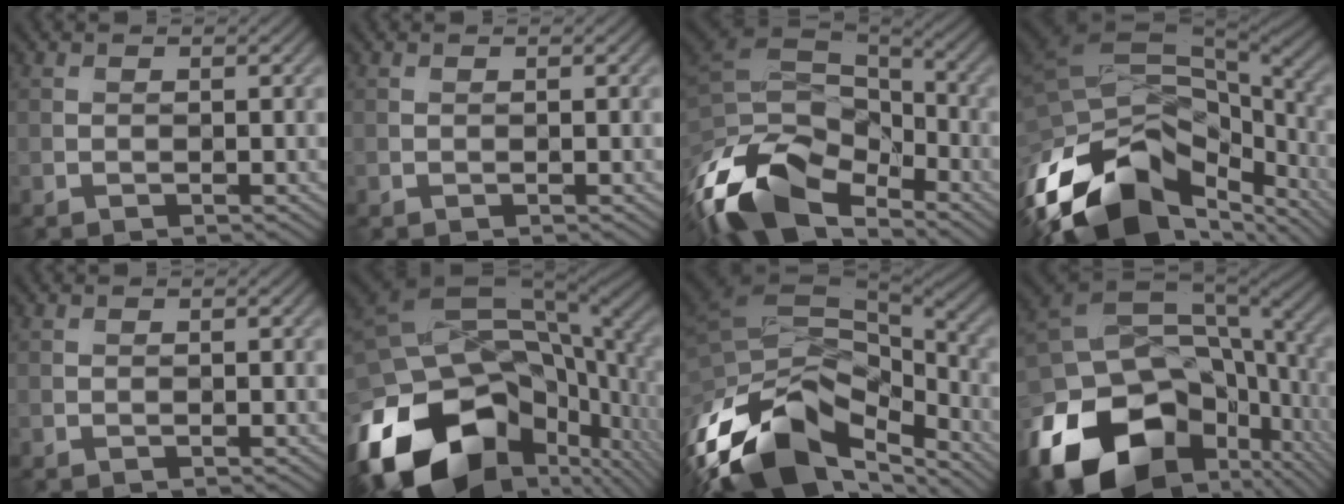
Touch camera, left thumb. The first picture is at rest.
{"total": 0.0}
{"total": 16.1, "force": [-7.9, 8.8, 10.8], "torque": [-0.263, -0.030, -0.124]}
{"total": 16.6, "force": [-6.8, 10.0, 11.3], "torque": [-0.268, -0.040, -0.098]}
{"total": 0.0}
{"total": 19.6, "force": [-8.2, 12.0, 13.1], "torque": [-0.290, -0.030, -0.126]}
{"total": 16.4, "force": [-8.4, 9.6, 10.2], "torque": [-0.255, -0.041, -0.125]}
{"total": 19.7, "force": [-7.2, 13.7, 12.3], "torque": [-0.283, -0.032, -0.103]}